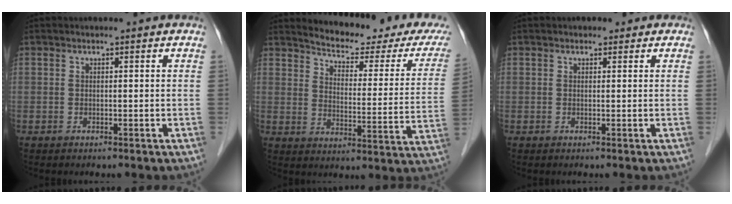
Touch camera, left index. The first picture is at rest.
{"total": 18.7, "force": [16.7, 3.3, 7.6], "torque": [-0.095, -0.044, 0.197]}
{"total": 1.1, "force": [0.6, 0.9, 0.2], "torque": [0.003, 0.004, 0.003]}